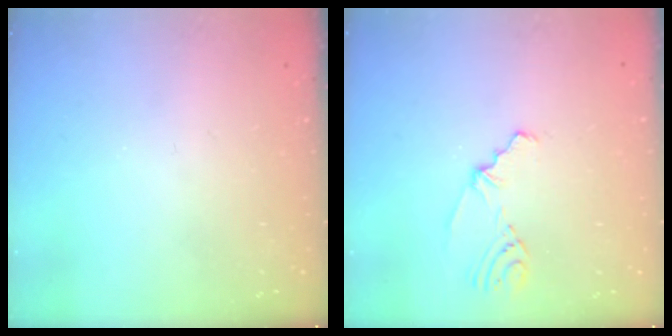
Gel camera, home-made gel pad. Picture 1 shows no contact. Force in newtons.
{"total": 4.0, "press": 1.9, "slide": 3.5}